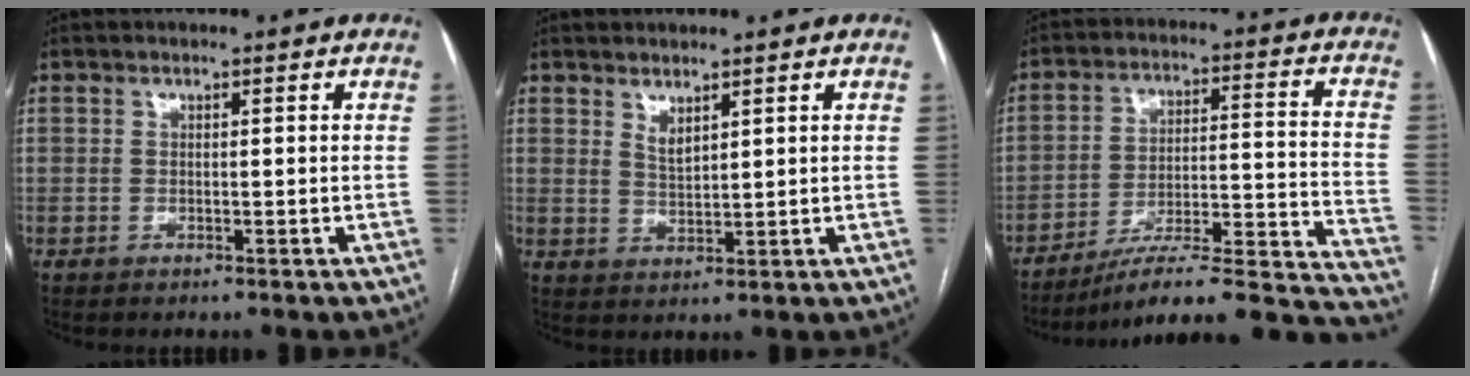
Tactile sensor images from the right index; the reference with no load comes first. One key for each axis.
{"total": 2.3, "fx": 1.7, "fy": 0.7, "fz": 1.4, "tx": -0.029, "ty": -0.010, "tz": 0.040}
{"total": 24.4, "fx": -22.1, "fy": 1.9, "fz": 10.3, "tx": -0.069, "ty": 0.024, "tz": -0.310}